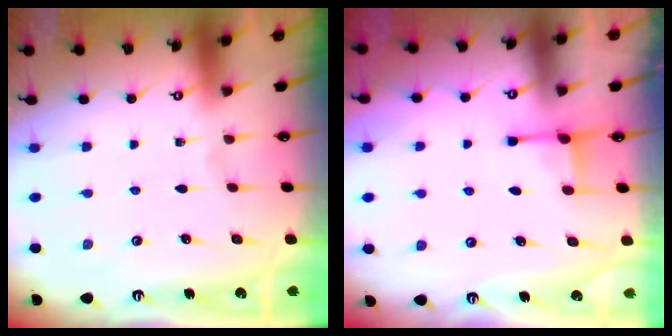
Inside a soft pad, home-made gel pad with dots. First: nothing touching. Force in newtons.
{"total": 2.7, "press": 2.6, "slide": 0.7}